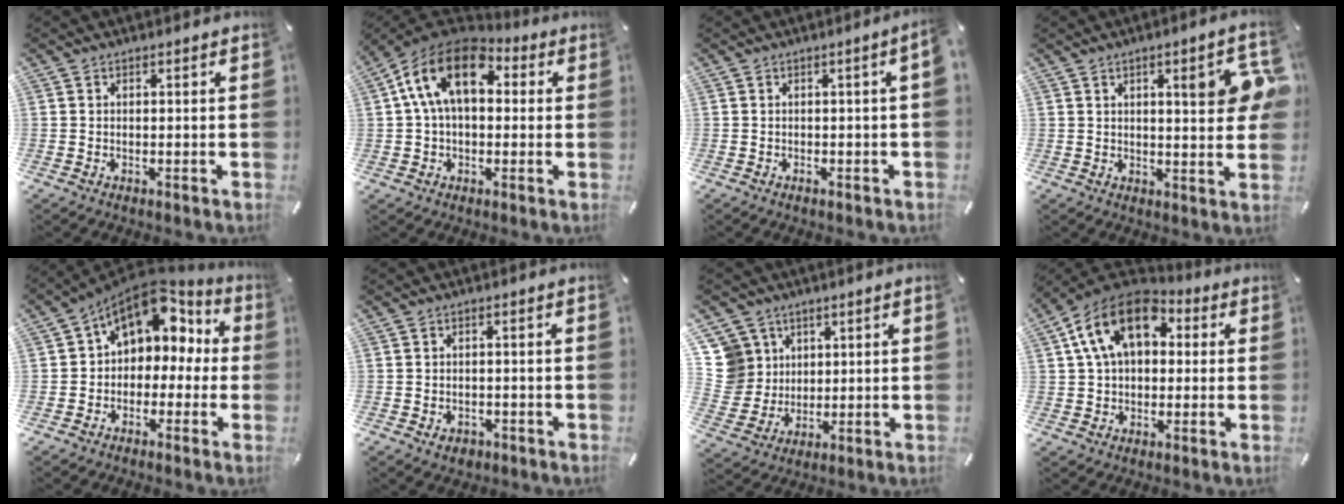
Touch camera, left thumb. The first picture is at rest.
{"total": 15.0, "force": [4.1, 9.4, 11.0], "torque": [-0.208, 0.000, 0.073]}
{"total": 2.2, "force": [-0.4, 0.0, 2.1], "torque": [-0.034, -0.004, -0.008]}
{"total": 9.9, "force": [3.0, 2.2, 9.2], "torque": [-0.132, -0.009, 0.042]}
{"total": 11.6, "force": [5.2, 8.3, 6.2], "torque": [-0.101, -0.027, 0.094]}
{"total": 2.5, "force": [-1.1, 1.9, 1.2], "torque": [-0.020, 0.005, -0.021]}
{"total": 9.7, "force": [3.5, 9.0, 1.0], "torque": [-0.045, -0.016, 0.074]}
{"total": 15.9, "force": [5.5, 10.8, 10.2], "torque": [-0.197, -0.004, 0.098]}